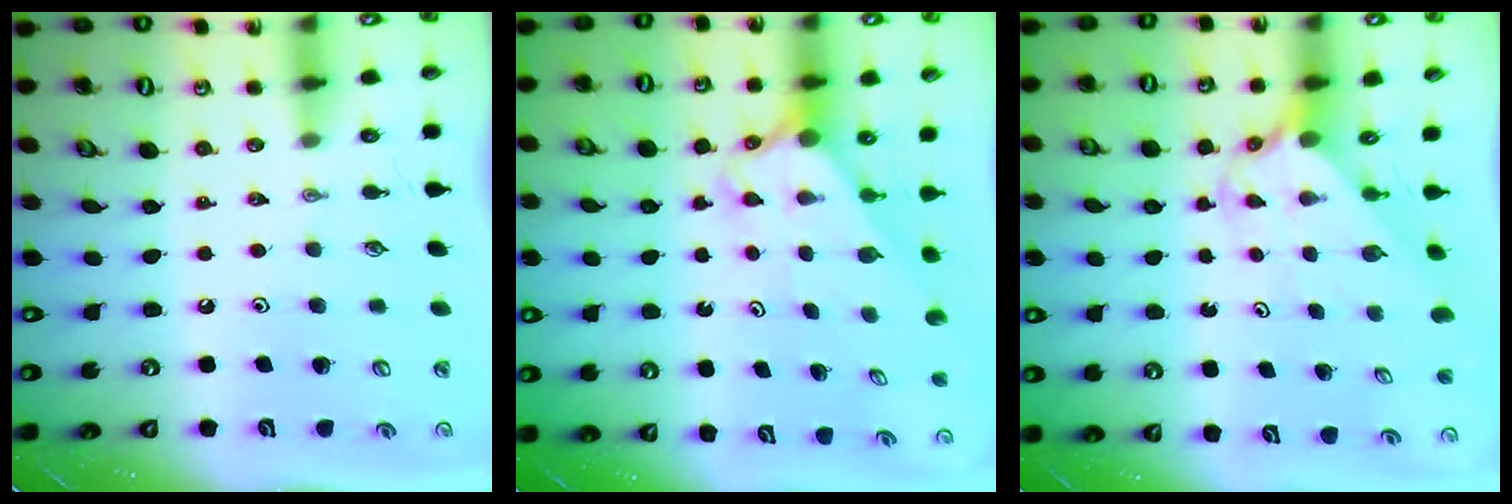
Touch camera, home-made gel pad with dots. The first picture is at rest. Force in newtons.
{"total": 2.7, "press": 2.7, "slide": 0.2}
{"total": 2.4, "press": 2.4, "slide": 0.2}